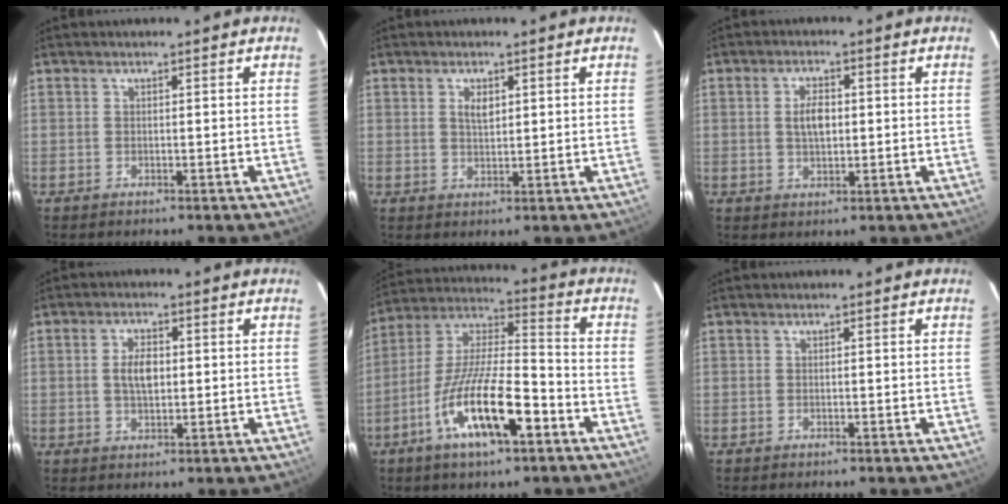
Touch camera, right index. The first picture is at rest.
{"total": 2.6, "force": [0.9, 1.4, 2.0], "torque": [-0.034, 0.002, 0.016]}
{"total": 4.3, "force": [0.3, 2.3, 3.6], "torque": [-0.066, 0.006, 0.009]}
{"total": 4.5, "force": [0.2, 2.4, 3.8], "torque": [-0.070, 0.006, 0.007]}
{"total": 17.4, "force": [-8.1, 4.7, 14.6], "torque": [-0.286, -0.013, -0.151]}
{"total": 0.0}